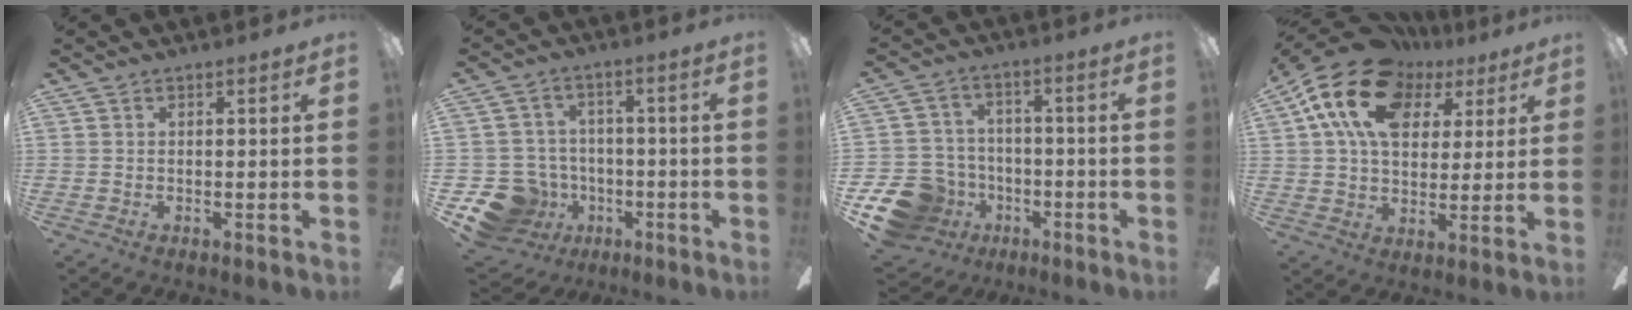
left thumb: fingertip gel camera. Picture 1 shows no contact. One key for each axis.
{"total": 12.9, "fx": -5.5, "fy": 10.7, "fz": 4.7, "tx": -0.124, "ty": 0.034, "tz": -0.091}
{"total": 13.7, "fx": -6.7, "fy": 10.8, "fz": 5.1, "tx": -0.130, "ty": 0.049, "tz": -0.112}
{"total": 19.0, "fx": 8.9, "fy": 12.7, "fz": 10.9, "tx": -0.206, "ty": -0.018, "tz": 0.162}